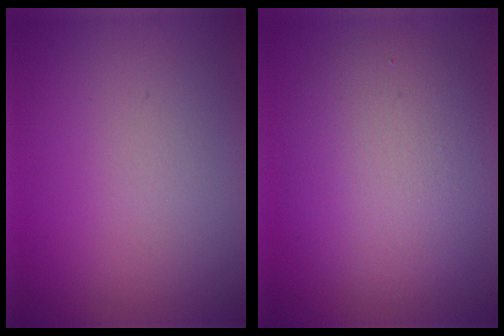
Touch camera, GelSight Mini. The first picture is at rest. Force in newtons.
{"total": 7.1, "press": 7.1, "slide": 0.1}